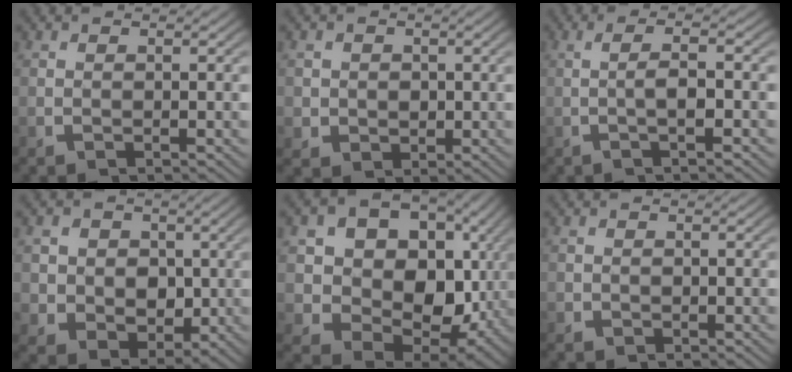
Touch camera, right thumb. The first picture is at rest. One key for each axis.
{"total": 3.6, "fx": 0.2, "fy": 3.3, "fz": 1.5, "tx": -0.032, "ty": -0.021, "tz": 0.014}
{"total": 4.0, "fx": -0.2, "fy": 0.6, "fz": 3.9, "tx": -0.071, "ty": 0.009, "tz": -0.007}
{"total": 8.7, "fx": 0.1, "fy": 7.4, "fz": 4.7, "tx": -0.106, "ty": -0.049, "tz": 0.020}
{"total": 19.6, "fx": 2.3, "fy": 15.1, "fz": 12.3, "tx": -0.235, "ty": -0.038, "tz": 0.035}
{"total": 0.9, "fx": -0.4, "fy": 0.8, "fz": 0.1, "tx": -0.001, "ty": -0.006, "tz": -0.008}